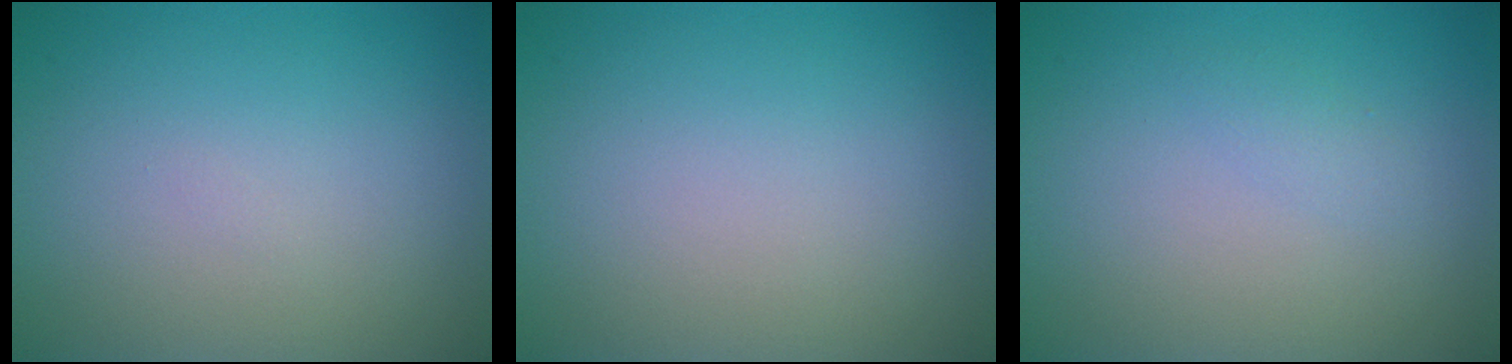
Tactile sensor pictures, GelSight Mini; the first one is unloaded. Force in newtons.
{"total": 0.0}
{"total": 0.8, "press": 0.8, "slide": 0.0}